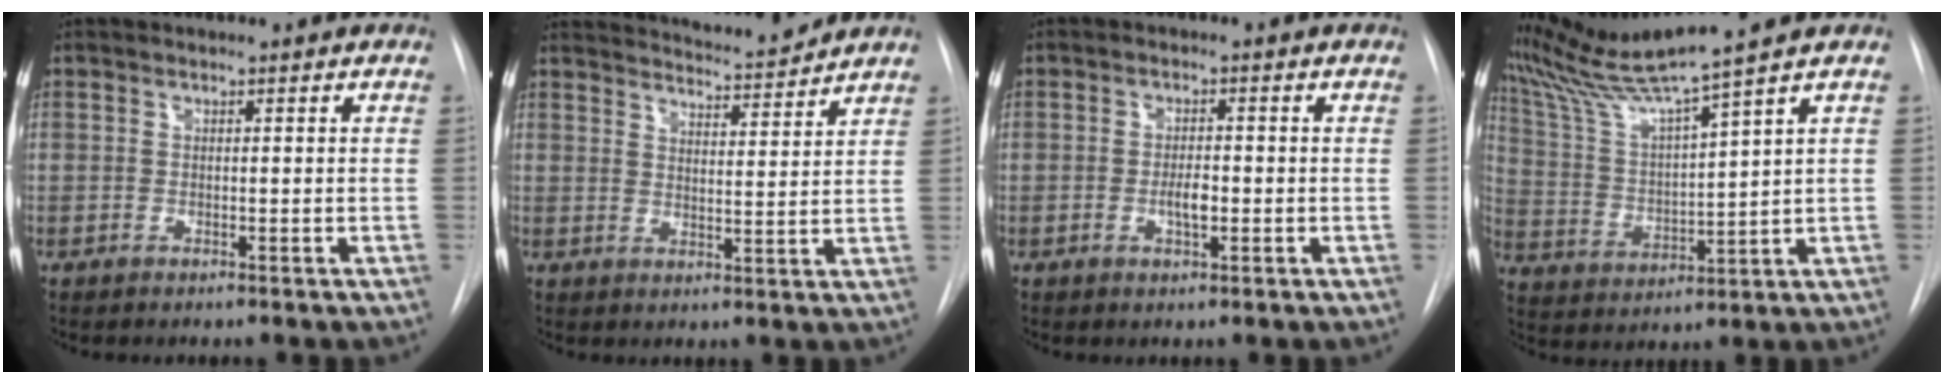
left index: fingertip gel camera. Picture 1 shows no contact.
{"total": 10.5, "force": [10.1, -0.1, 2.9], "torque": [-0.047, -0.006, 0.143]}
{"total": 2.5, "force": [-0.6, 0.8, 2.3], "torque": [-0.042, 0.002, -0.010]}
{"total": 10.8, "force": [9.5, -3.2, 4.1], "torque": [-0.088, -0.012, 0.189]}